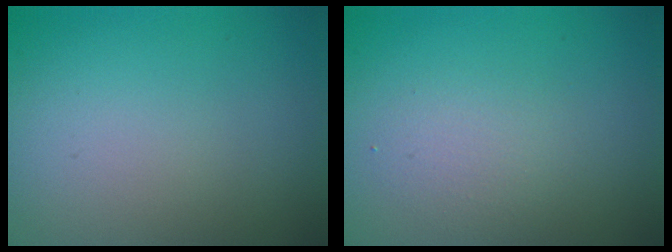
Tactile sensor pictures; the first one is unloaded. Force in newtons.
{"total": 1.9, "press": 1.9, "slide": 0.1}